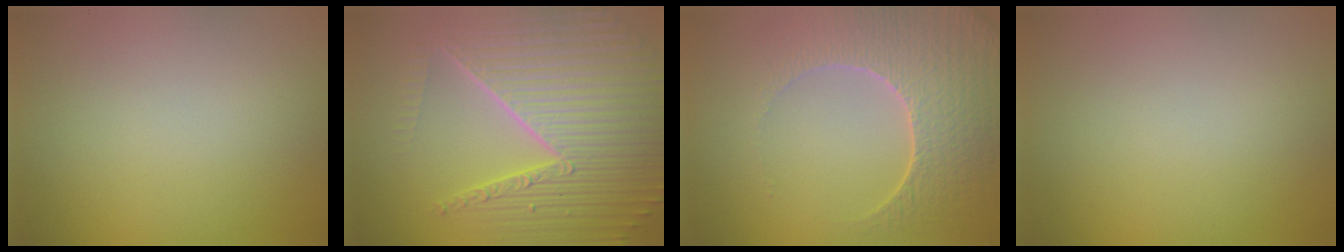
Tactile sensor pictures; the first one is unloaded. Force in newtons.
{"total": 10.0, "press": 6.3, "slide": 7.8}
{"total": 6.1, "press": 5.2, "slide": 3.2}
{"total": 0.0}